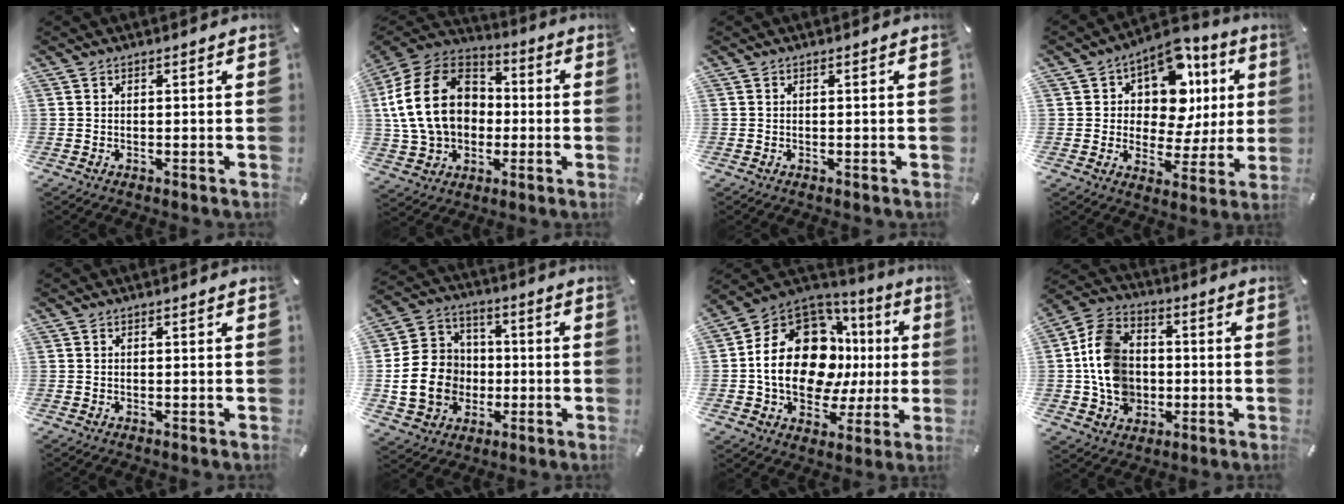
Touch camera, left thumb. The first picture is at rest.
{"total": 21.0, "force": [-0.1, 16.8, 12.7], "torque": [-0.272, 0.016, -0.002]}
{"total": 0.0}
{"total": 13.7, "force": [5.8, 9.3, 8.1], "torque": [-0.125, -0.043, 0.105]}
{"total": 0.0}
{"total": 16.2, "force": [-2.5, 14.2, 7.4], "torque": [-0.156, 0.021, -0.040]}
{"total": 22.3, "force": [2.3, 16.4, 15.0], "torque": [-0.269, -0.008, 0.049]}
{"total": 13.6, "force": [-1.3, 11.6, 7.0], "torque": [-0.156, 0.022, -0.020]}